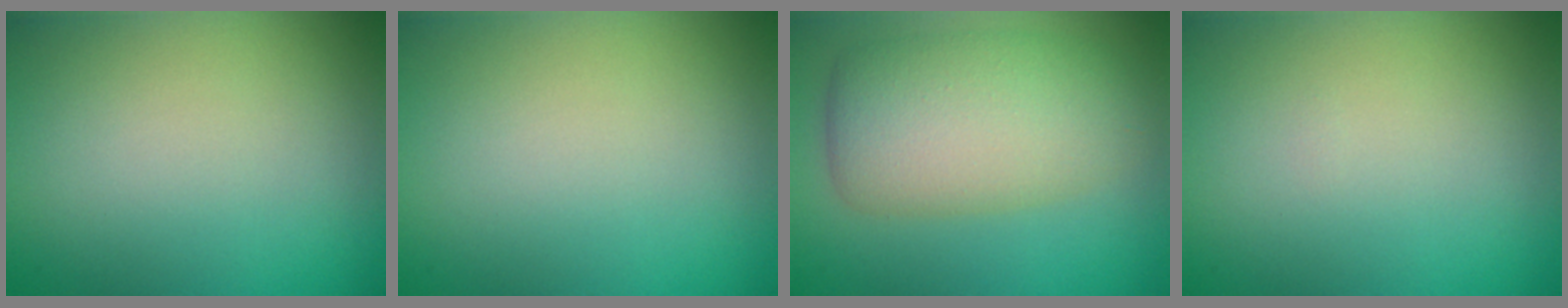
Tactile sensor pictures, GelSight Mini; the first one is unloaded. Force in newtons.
{"total": 0.0}
{"total": 7.5, "press": 7.4, "slide": 0.6}
{"total": 0.0}